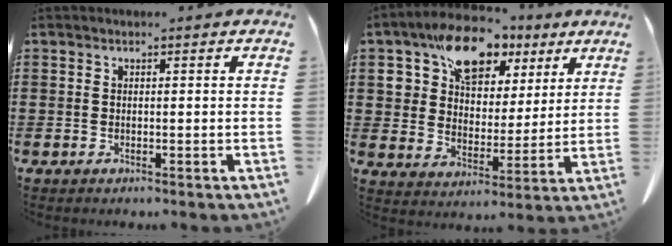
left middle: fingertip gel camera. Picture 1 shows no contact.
{"total": 12.2, "force": [8.0, 7.5, 5.4], "torque": [-0.117, -0.012, 0.149]}